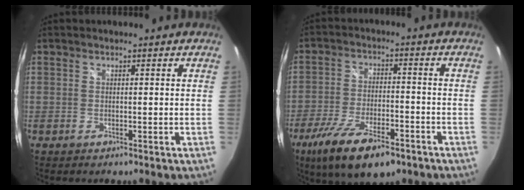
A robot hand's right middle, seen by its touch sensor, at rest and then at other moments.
{"total": 14.7, "force": [-9.2, 5.1, 10.3], "torque": [-0.213, -0.038, -0.160]}